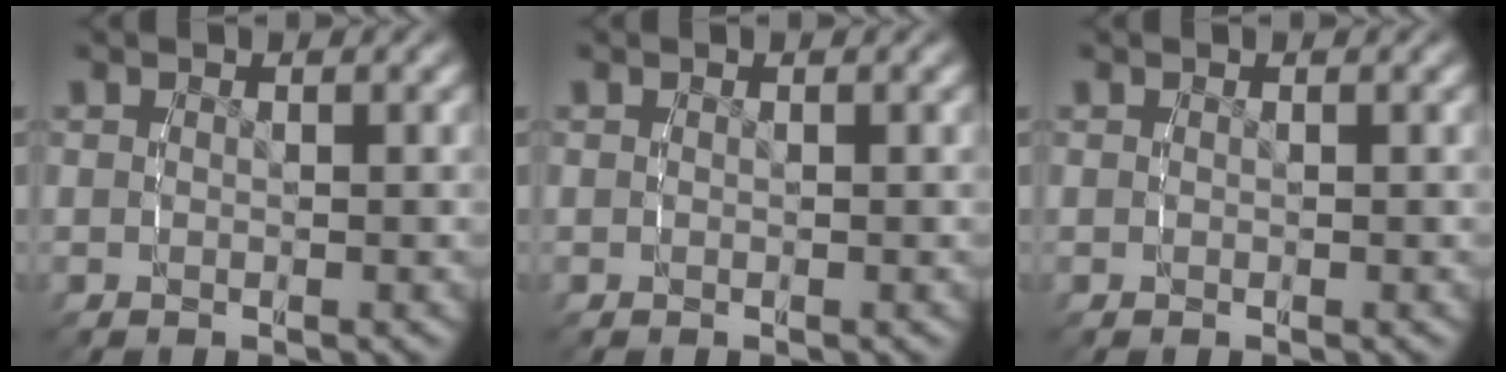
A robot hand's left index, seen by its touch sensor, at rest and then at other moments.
{"total": 0.0}
{"total": 0.0}